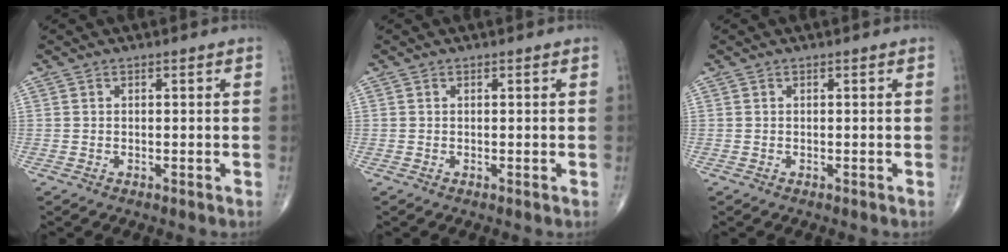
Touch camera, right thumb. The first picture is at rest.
{"total": 0.0}
{"total": 0.0}